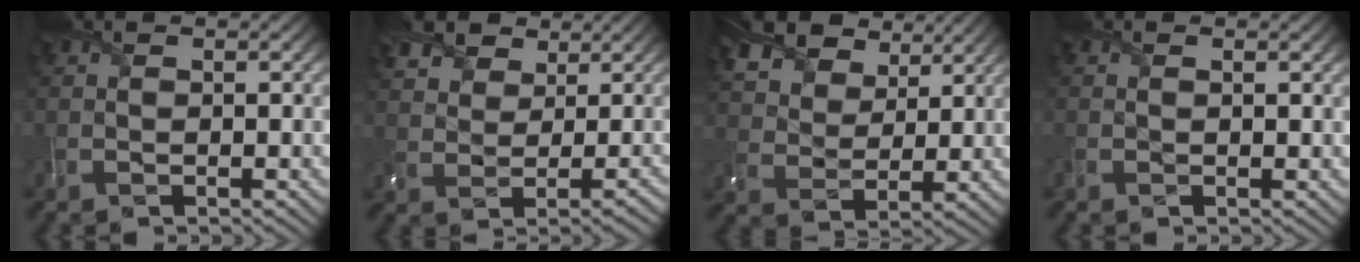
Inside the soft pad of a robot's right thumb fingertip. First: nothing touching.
{"total": 6.0, "force": [3.8, 3.3, 3.3], "torque": [-0.077, 0.013, 0.068]}
{"total": 11.4, "force": [7.6, 6.2, 5.8], "torque": [-0.168, 0.017, 0.134]}
{"total": 0.6, "force": [0.1, 0.2, 0.6], "torque": [-0.013, -0.001, 0.003]}